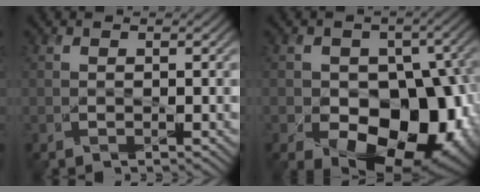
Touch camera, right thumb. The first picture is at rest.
{"total": 15.0, "force": [-4.3, 10.0, 10.3], "torque": [-0.120, -0.028, -0.060]}